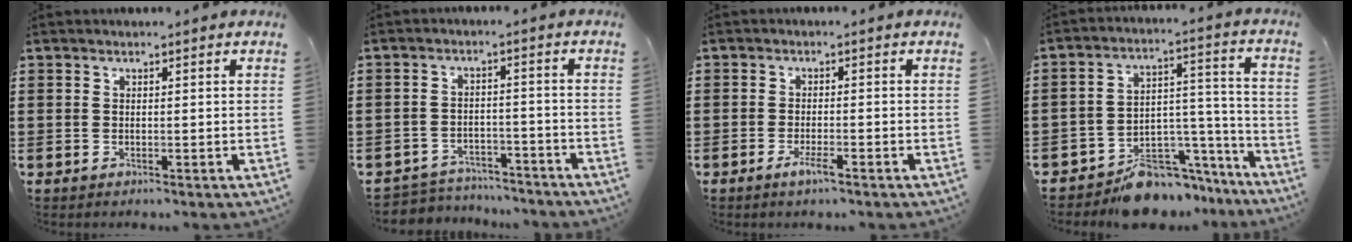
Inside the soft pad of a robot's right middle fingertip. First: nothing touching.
{"total": 3.7, "force": [-3.7, 0.5, -0.1], "torque": [-0.002, 0.004, -0.080]}
{"total": 2.0, "force": [-1.0, 0.3, 1.7], "torque": [-0.034, -0.003, -0.019]}
{"total": 8.9, "force": [-7.8, 3.4, 2.4], "torque": [-0.022, 0.041, -0.138]}